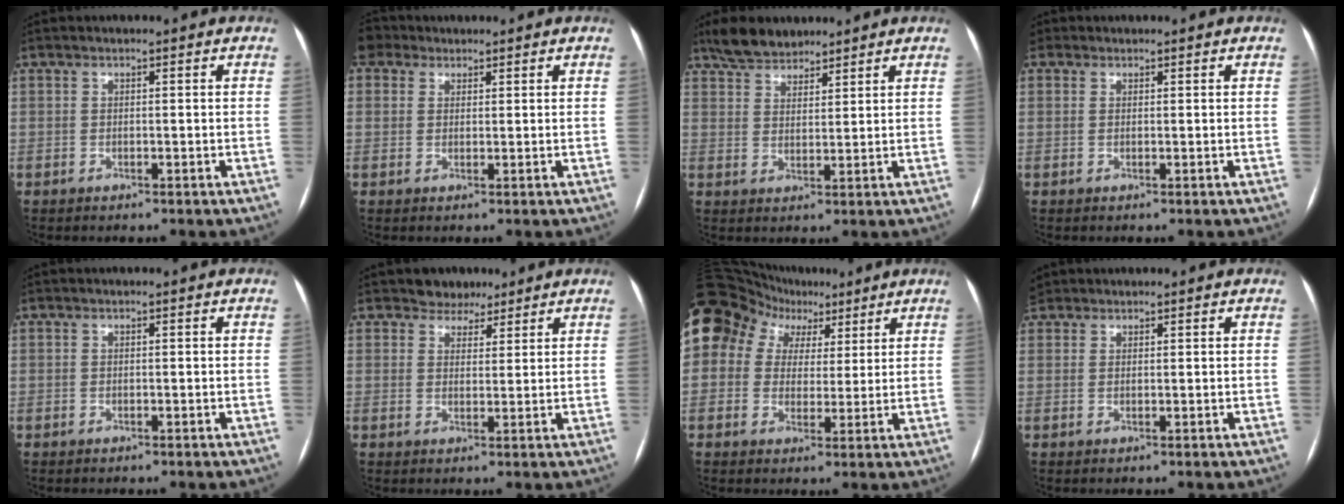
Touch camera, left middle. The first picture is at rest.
{"total": 3.7, "force": [2.6, 2.6, 0.4], "torque": [-0.014, 0.022, 0.050]}
{"total": 6.0, "force": [5.3, 2.4, 1.7], "torque": [-0.032, 0.014, 0.098]}
{"total": 1.0, "force": [0.5, 0.9, 0.2], "torque": [0.002, 0.002, 0.005]}
{"total": 0.0}
{"total": 3.8, "force": [3.1, 2.3, 0.3], "torque": [0.003, 0.003, 0.046]}
{"total": 22.4, "force": [11.4, 16.9, 9.2], "torque": [-0.256, 0.107, 0.208]}
{"total": 2.4, "force": [1.8, 1.6, 0.3], "torque": [-0.011, 0.010, 0.034]}